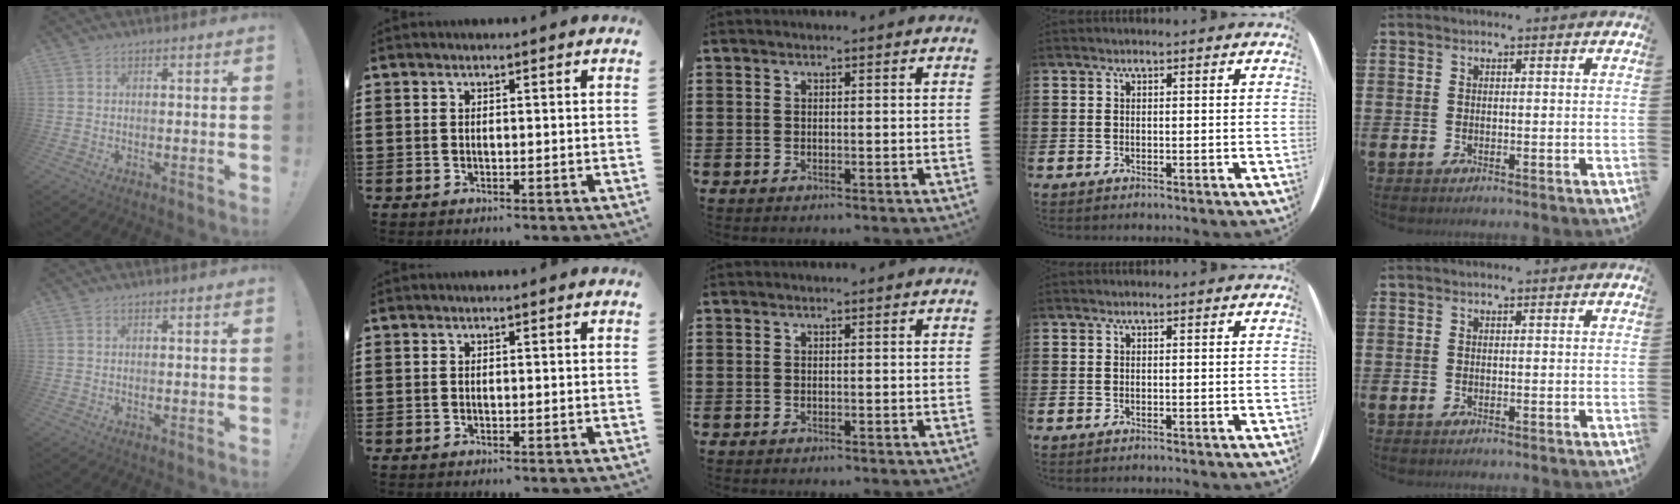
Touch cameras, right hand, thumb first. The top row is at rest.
{}